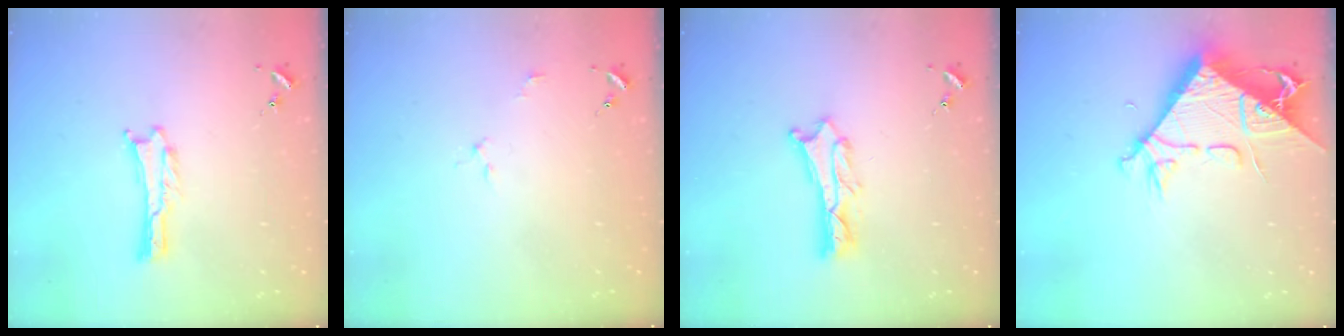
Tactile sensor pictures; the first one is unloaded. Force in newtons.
{"total": 2.0, "press": 2.0, "slide": 0.1}
{"total": 2.6, "press": 2.6, "slide": 0.3}
{"total": 9.7, "press": 9.7, "slide": 1.3}